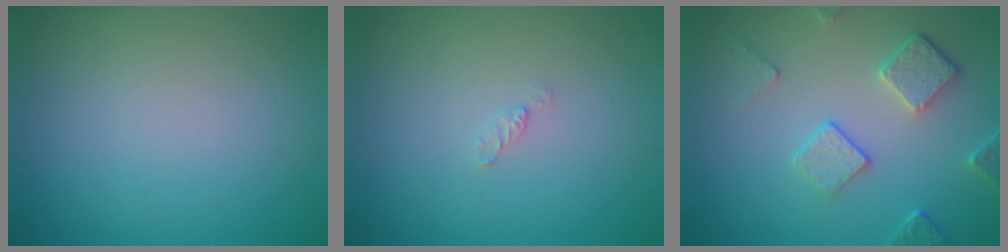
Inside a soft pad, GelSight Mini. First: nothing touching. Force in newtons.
{"total": 0.6, "press": 0.6, "slide": 0.1}
{"total": 3.8, "press": 3.2, "slide": 2.0}